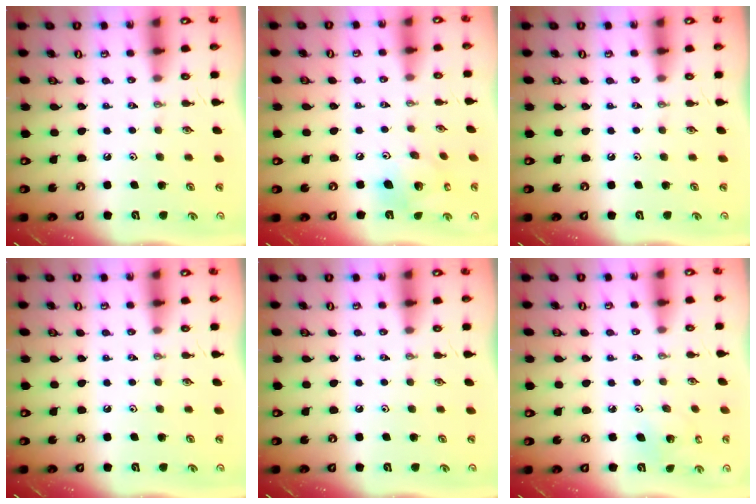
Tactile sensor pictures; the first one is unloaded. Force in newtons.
{"total": 14.7, "press": 14.4, "slide": 3.2}
{"total": 0.0}
{"total": 0.0}
{"total": 0.0}
{"total": 3.5, "press": 3.5, "slide": 0.3}